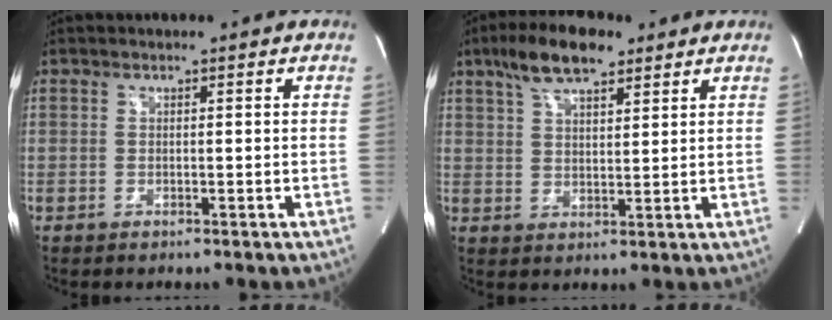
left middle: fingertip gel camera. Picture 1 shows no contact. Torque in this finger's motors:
{"motor_torque": [0.66, -0.10, 0.01, 0.05]}